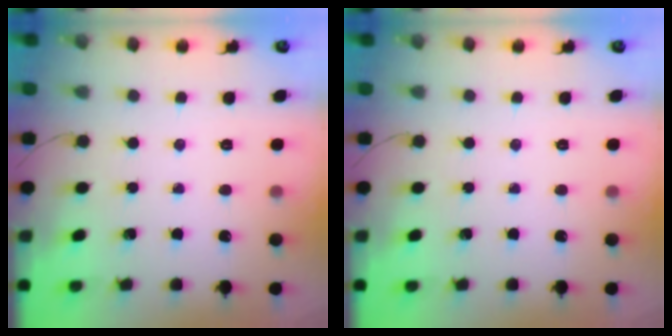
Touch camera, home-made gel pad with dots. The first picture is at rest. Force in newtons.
{"total": 0.0}